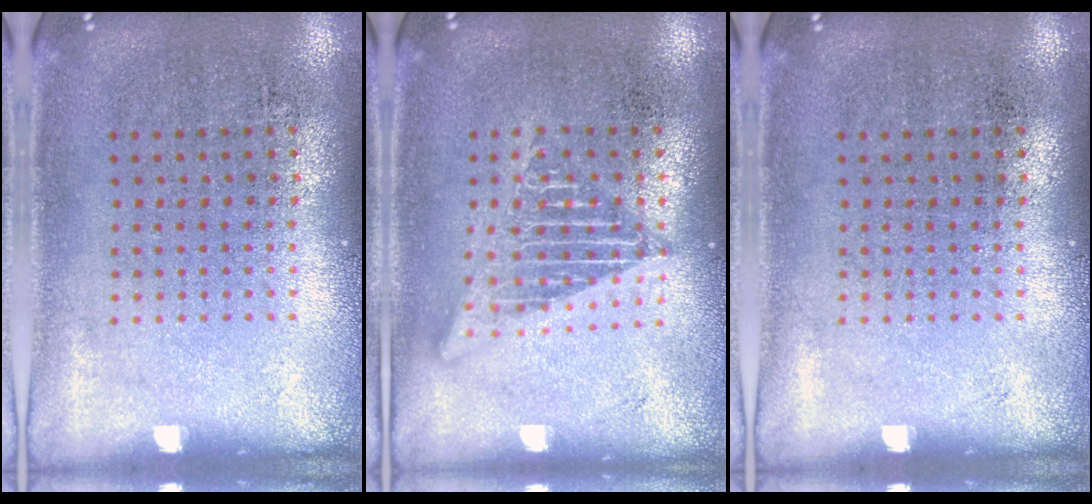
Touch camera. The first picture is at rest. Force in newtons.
{"total": 1.7, "press": 1.7, "slide": 0.2}
{"total": 0.0}